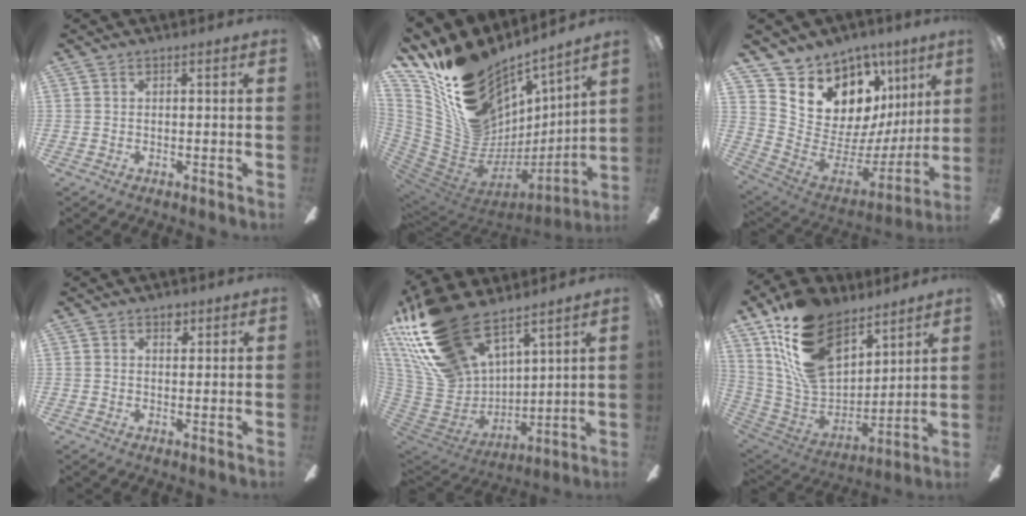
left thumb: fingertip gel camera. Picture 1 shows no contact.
{"total": 19.5, "force": [14.5, 10.7, 7.3], "torque": [-0.127, -0.130, 0.284]}
{"total": 14.9, "force": [9.6, 9.6, 6.1], "torque": [-0.107, -0.088, 0.192]}
{"total": 2.6, "force": [1.6, 1.6, 1.2], "torque": [-0.001, -0.006, 0.024]}
{"total": 25.1, "force": [17.5, 12.9, 12.6], "torque": [-0.282, -0.107, 0.327]}
{"total": 22.1, "force": [13.6, 12.5, 12.1], "torque": [-0.253, -0.069, 0.257]}